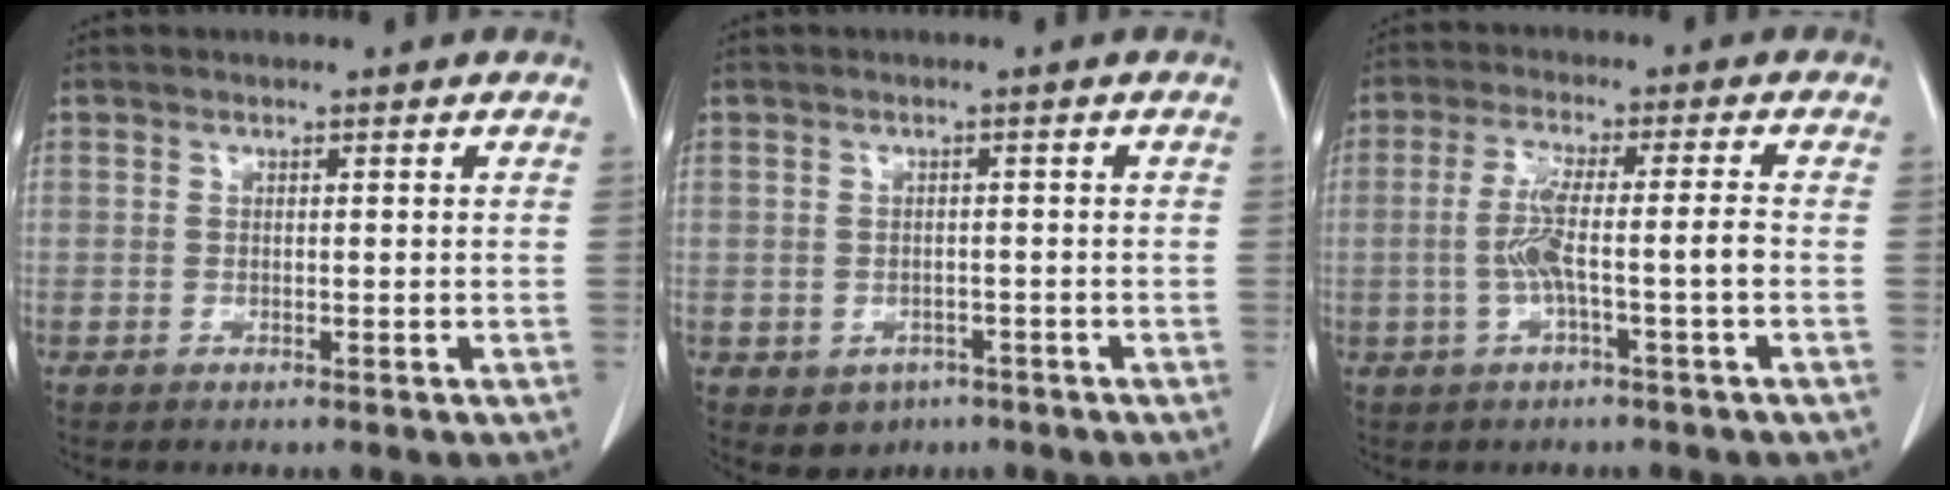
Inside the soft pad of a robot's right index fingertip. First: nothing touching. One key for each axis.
{"total": 3.6, "fx": -1.7, "fy": 3.0, "fz": 1.0, "tx": -0.010, "ty": 0.005, "tz": -0.014}
{"total": 6.2, "fx": -1.4, "fy": -0.2, "fz": 6.0, "tx": -0.122, "ty": 0.012, "tz": -0.023}